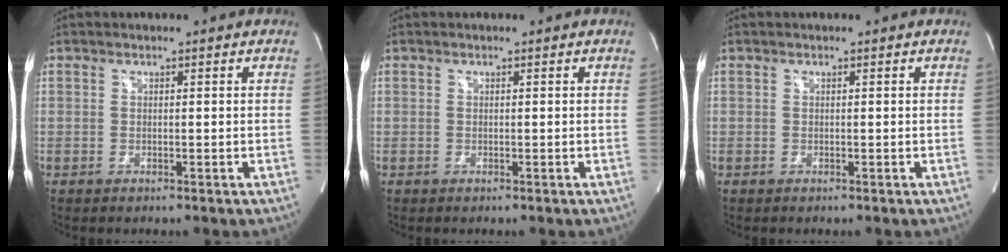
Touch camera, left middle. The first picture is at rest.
{"total": 0.0}
{"total": 0.0}